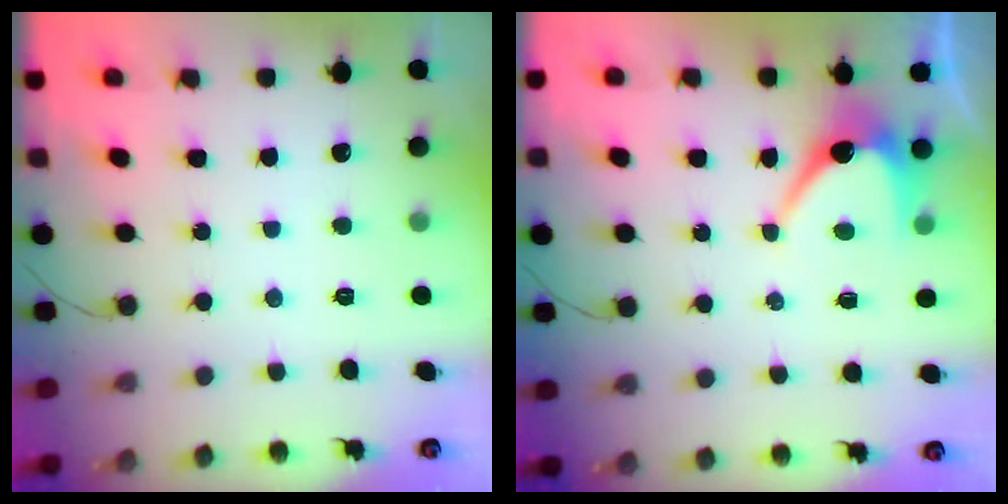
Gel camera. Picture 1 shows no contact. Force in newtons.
{"total": 6.9, "press": 6.9, "slide": 0.8}